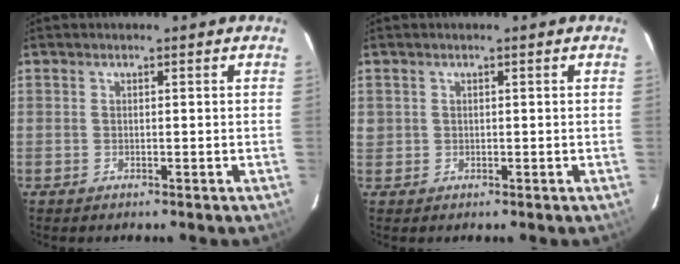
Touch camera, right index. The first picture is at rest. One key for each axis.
{"total": 1.2, "fx": 0.2, "fy": 1.2, "fz": 0.1, "tx": 0.003, "ty": 0.002, "tz": 0.001}